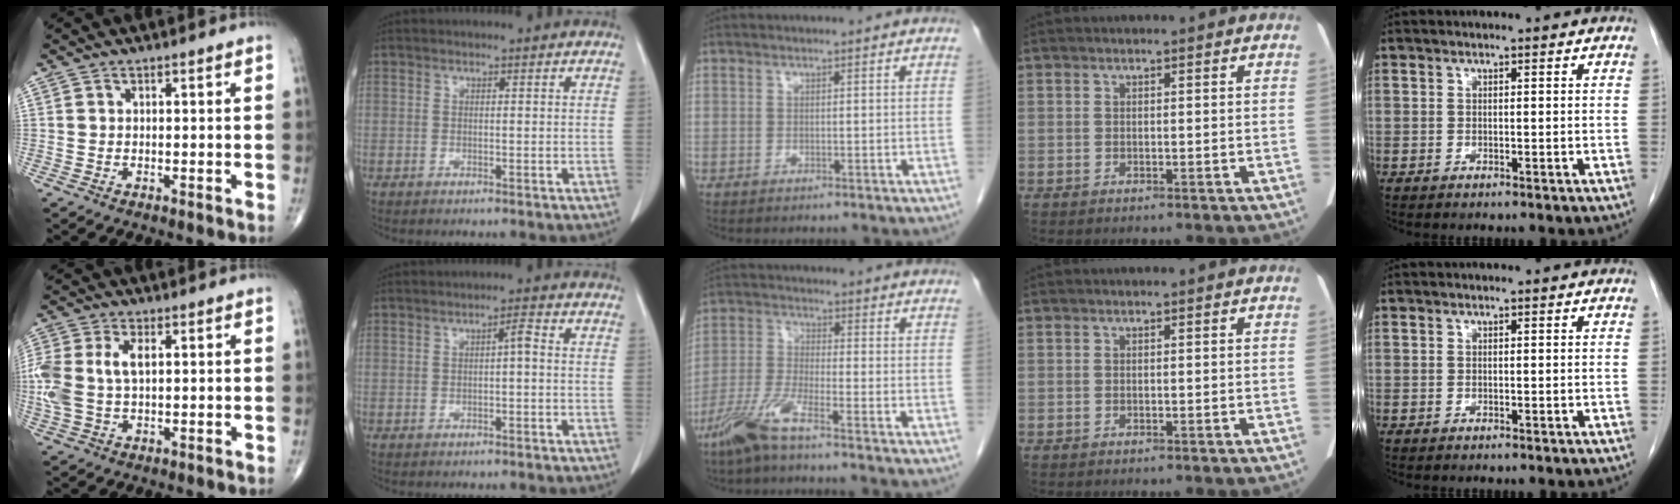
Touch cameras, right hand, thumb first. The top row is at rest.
{"thumb": {"total": 10.4, "force": [1.3, 6.0, 8.4], "torque": [-0.216, 0.014, 0.030]}, "index": {"total": 2.2, "force": [0.0, 0.6, 2.1], "torque": [-0.039, 0.011, 0.002]}, "middle": {"total": 6.8, "force": [-5.1, -0.2, 4.5], "torque": [-0.104, -0.018, -0.109]}}